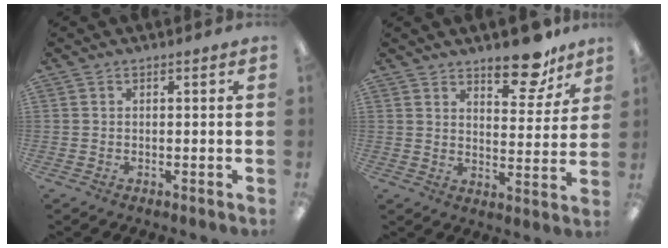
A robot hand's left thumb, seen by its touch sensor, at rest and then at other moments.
{"total": 11.5, "force": [9.0, 4.5, 5.6], "torque": [-0.054, -0.063, 0.154]}